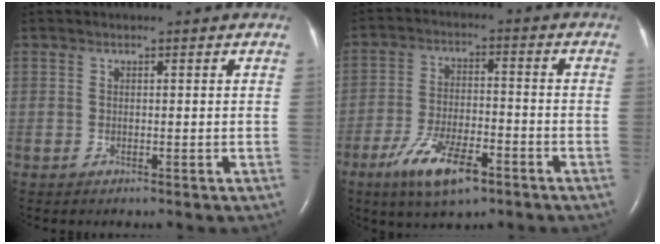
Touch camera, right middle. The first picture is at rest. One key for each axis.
{"total": 9.9, "fx": -5.9, "fy": 3.1, "fz": 7.4, "tx": -0.146, "ty": -0.011, "tz": -0.103}